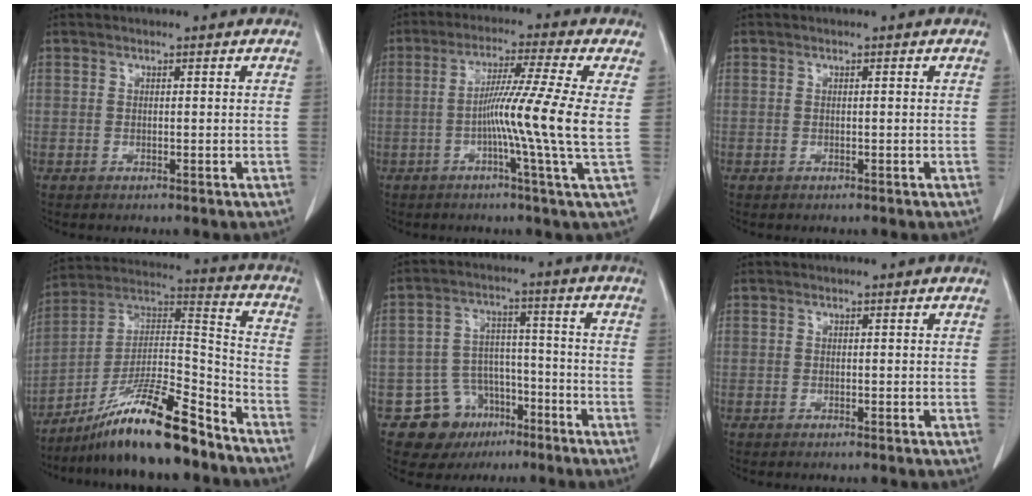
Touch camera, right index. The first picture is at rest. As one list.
[{"total": 11.8, "force": [-0.9, -2.4, 11.5], "torque": [-0.197, -0.004, -0.025]}, {"total": 0.0}, {"total": 17.5, "force": [-13.3, 2.0, 11.3], "torque": [-0.201, 0.010, -0.232]}, {"total": 8.9, "force": [-5.0, 7.2, 1.8], "torque": [-0.022, 0.029, -0.070]}, {"total": 0.0}]